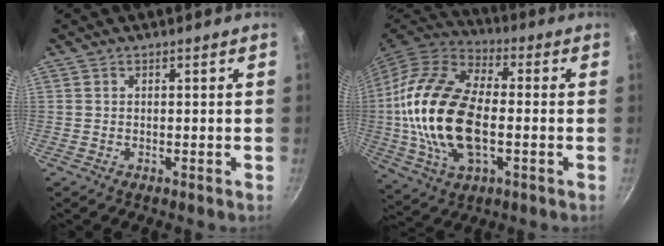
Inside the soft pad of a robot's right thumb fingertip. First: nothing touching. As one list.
[{"total": 22.5, "force": [-1.5, 12.5, 18.7], "torque": [-0.367, 0.023, -0.034]}]